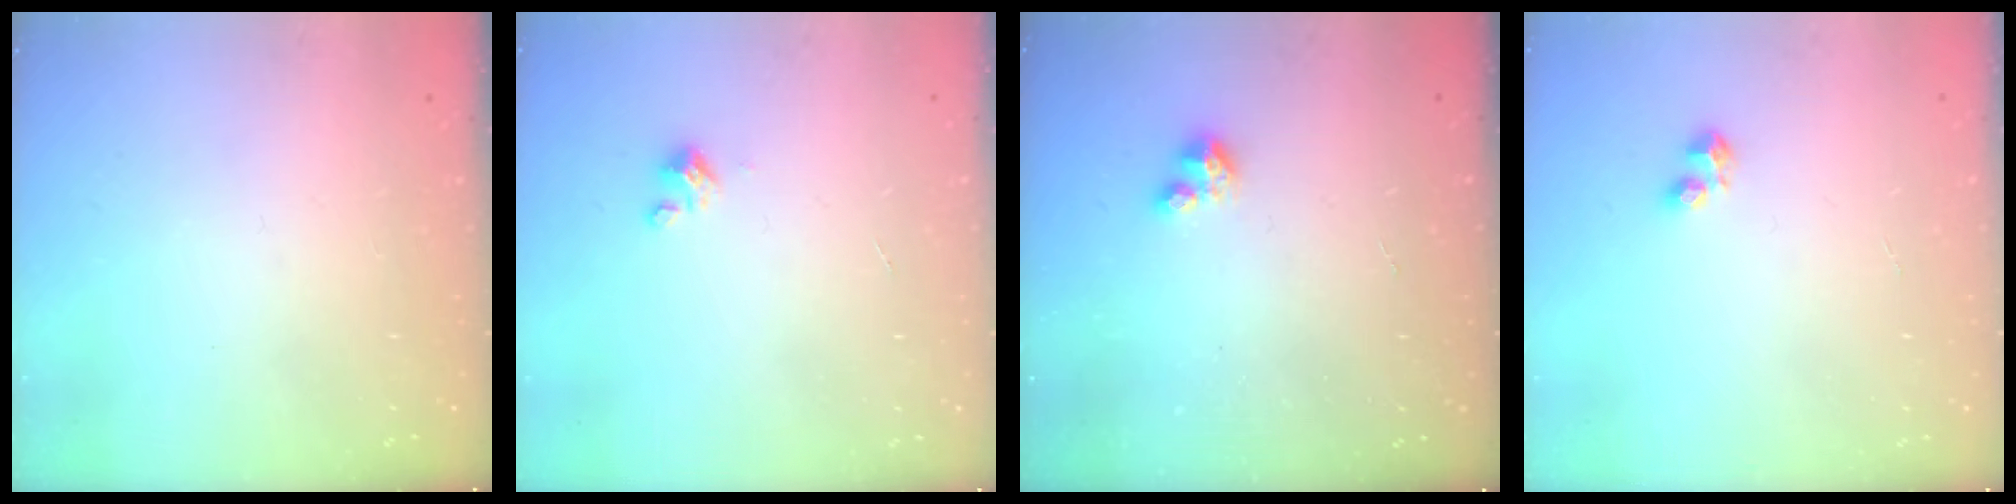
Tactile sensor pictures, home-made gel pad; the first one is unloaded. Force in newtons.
{"total": 2.0, "press": 2.0, "slide": 0.2}
{"total": 2.9, "press": 2.9, "slide": 0.2}
{"total": 3.1, "press": 3.1, "slide": 0.5}